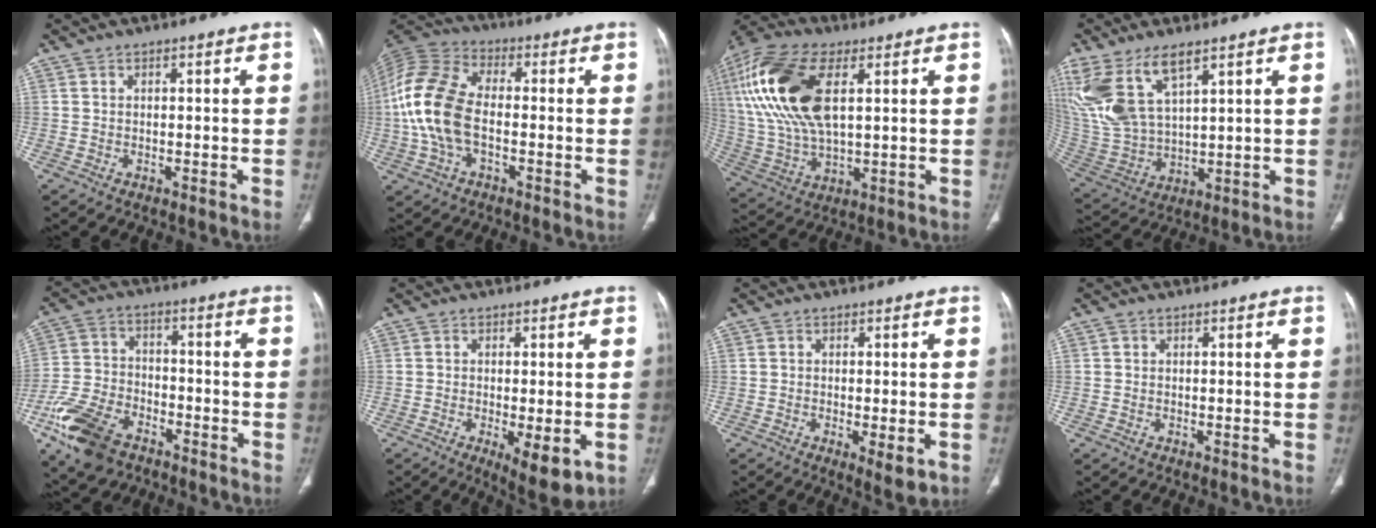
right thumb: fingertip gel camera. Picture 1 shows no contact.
{"total": 14.8, "force": [-1.8, 8.6, 12.0], "torque": [-0.267, 0.028, -0.037]}
{"total": 22.0, "force": [6.0, 10.6, 18.3], "torque": [-0.395, -0.003, 0.110]}
{"total": 16.9, "force": [8.9, 7.7, 12.2], "torque": [-0.265, -0.030, 0.196]}
{"total": 14.0, "force": [-8.1, 8.3, 7.9], "torque": [-0.162, 0.026, -0.152]}
{"total": 7.5, "force": [-2.2, 2.5, 6.7], "torque": [-0.099, -0.019, -0.028]}
{"total": 3.9, "force": [-1.1, 1.1, 3.6], "torque": [-0.060, -0.012, -0.015]}
{"total": 0.0}